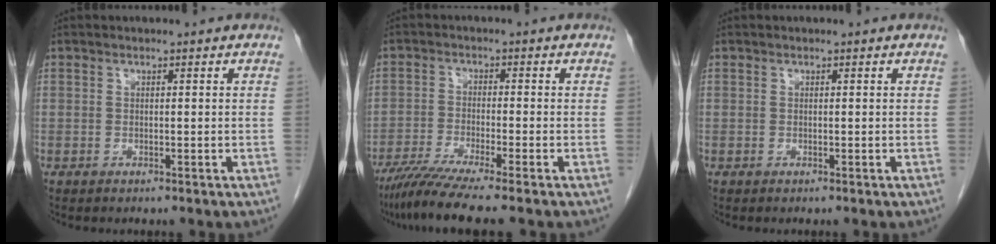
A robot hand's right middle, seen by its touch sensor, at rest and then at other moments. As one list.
[{"total": 8.1, "force": [-6.4, -1.1, 4.8], "torque": [-0.076, -0.027, -0.110]}, {"total": 0.0}]